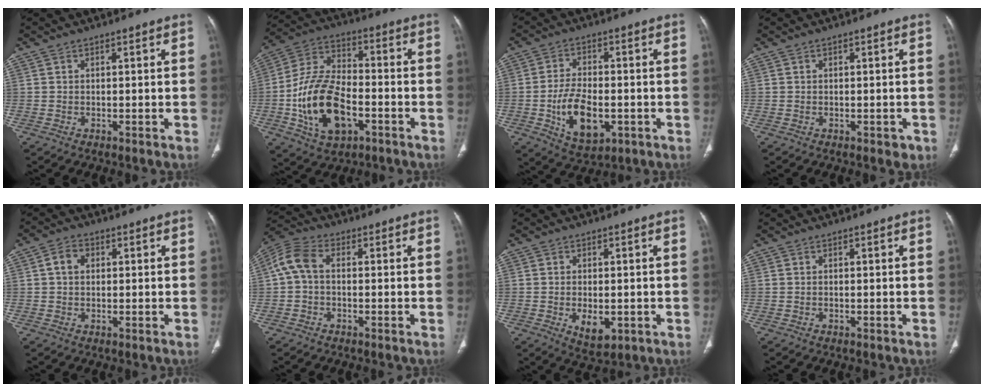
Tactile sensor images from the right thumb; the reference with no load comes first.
{"total": 17.5, "force": [-4.9, 10.0, 13.5], "torque": [-0.246, 0.025, -0.089]}
{"total": 11.2, "force": [-2.7, 6.3, 8.9], "torque": [-0.145, 0.004, -0.036]}
{"total": 1.3, "force": [-0.5, 0.9, 0.8], "torque": [-0.001, 0.001, -0.003]}
{"total": 3.5, "force": [0.6, 2.7, 2.1], "torque": [-0.031, 0.010, 0.008]}
{"total": 6.0, "force": [0.0, 3.7, 4.8], "torque": [-0.104, 0.021, -0.010]}
{"total": 5.6, "force": [-1.3, 3.1, 4.4], "torque": [-0.064, -0.008, -0.012]}
{"total": 0.0}